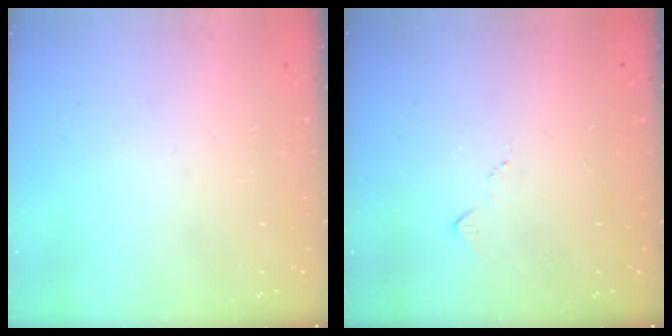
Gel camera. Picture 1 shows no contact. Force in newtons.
{"total": 4.8, "press": 4.8, "slide": 0.7}